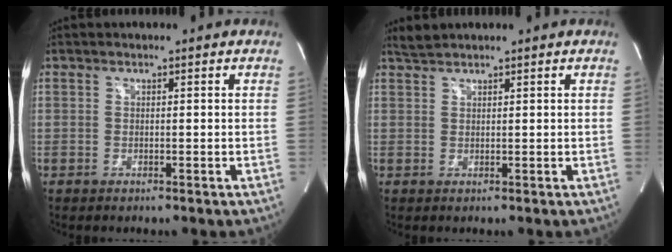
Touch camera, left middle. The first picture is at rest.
{"total": 1.7, "force": [1.7, -0.1, 0.2], "torque": [-0.011, 0.010, 0.039]}